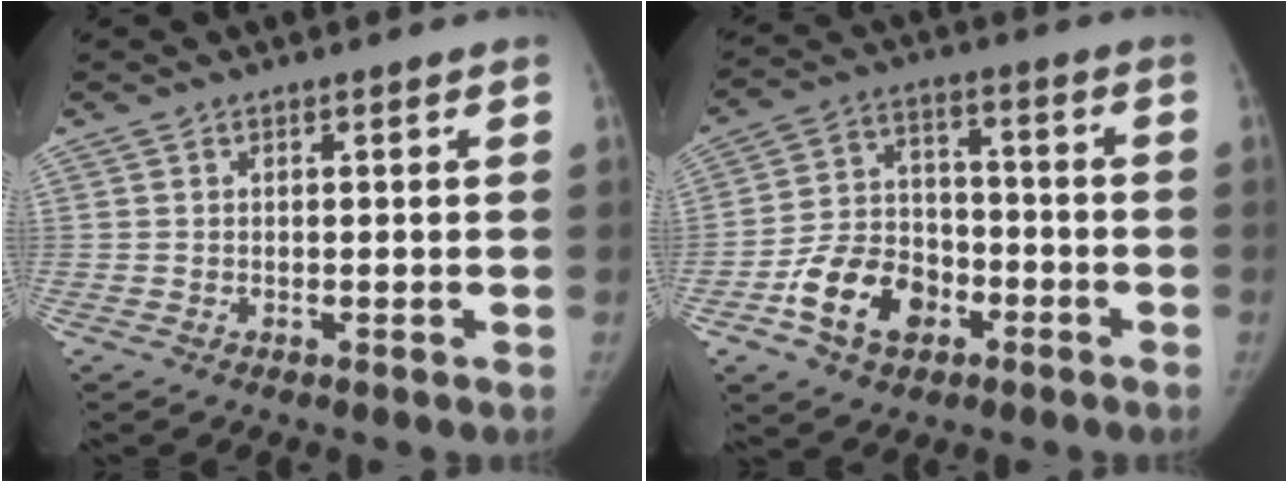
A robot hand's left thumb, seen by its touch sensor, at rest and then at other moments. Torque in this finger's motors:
{"motor_torque": [-0.07, 0.20, 0.19, 0.22, 0.03]}